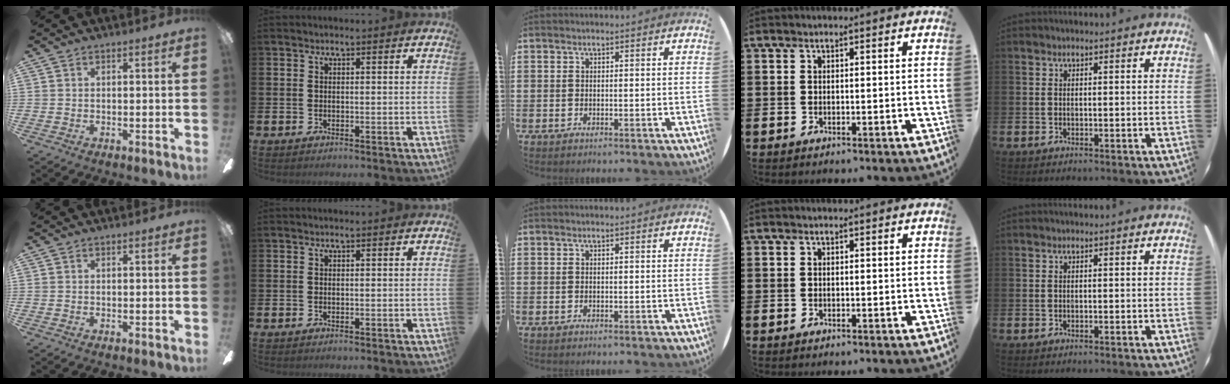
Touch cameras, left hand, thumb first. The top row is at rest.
{}